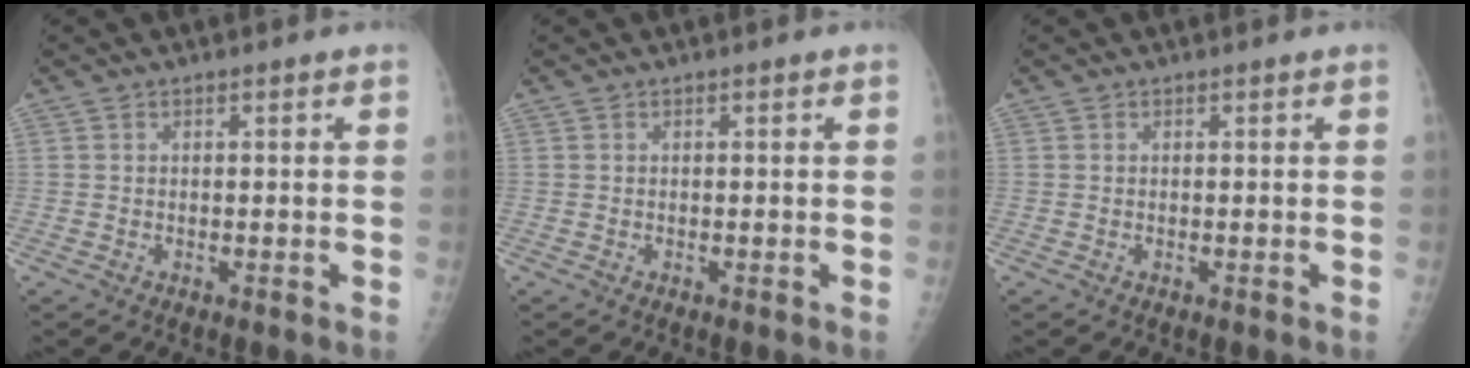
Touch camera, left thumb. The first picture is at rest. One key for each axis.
{"total": 0.0}
{"total": 0.0}